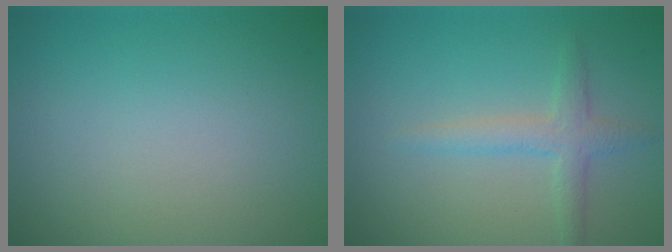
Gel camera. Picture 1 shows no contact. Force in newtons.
{"total": 2.4, "press": 2.4, "slide": 0.2}